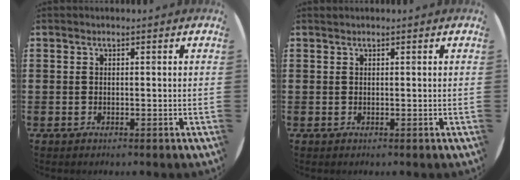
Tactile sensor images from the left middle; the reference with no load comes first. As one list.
[{"total": 0.0}]